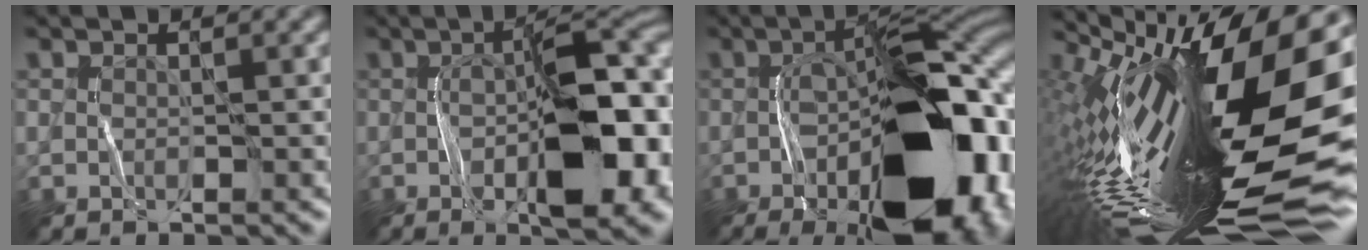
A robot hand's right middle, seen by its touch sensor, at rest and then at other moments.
{"total": 12.3, "force": [-2.3, 4.9, 11.1], "torque": [-0.155, 0.011, -0.038]}
{"total": 18.0, "force": [-6.6, 8.3, 14.6], "torque": [-0.194, 0.004, -0.104]}
{"total": 20.7, "force": [-0.4, 7.3, 19.4], "torque": [-0.329, -0.014, -0.016]}